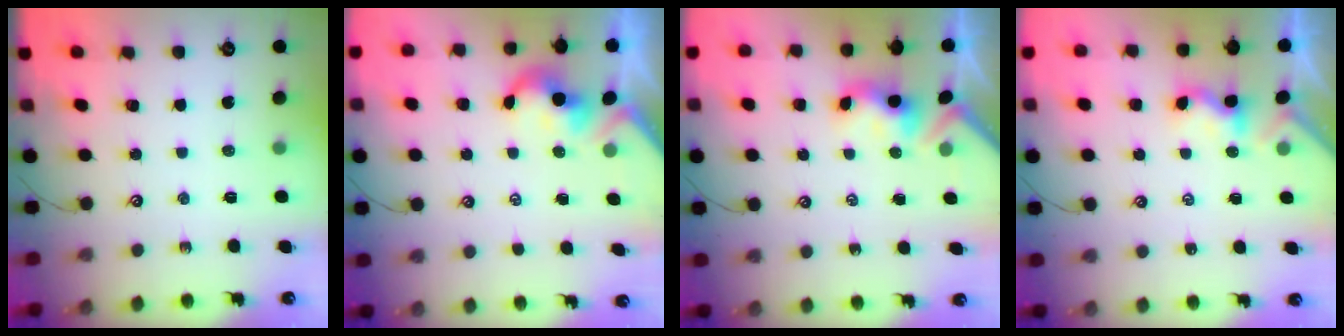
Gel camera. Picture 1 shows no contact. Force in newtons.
{"total": 1.8, "press": 1.7, "slide": 0.5}
{"total": 3.0, "press": 3.0, "slide": 0.6}
{"total": 1.2, "press": 1.1, "slide": 0.5}